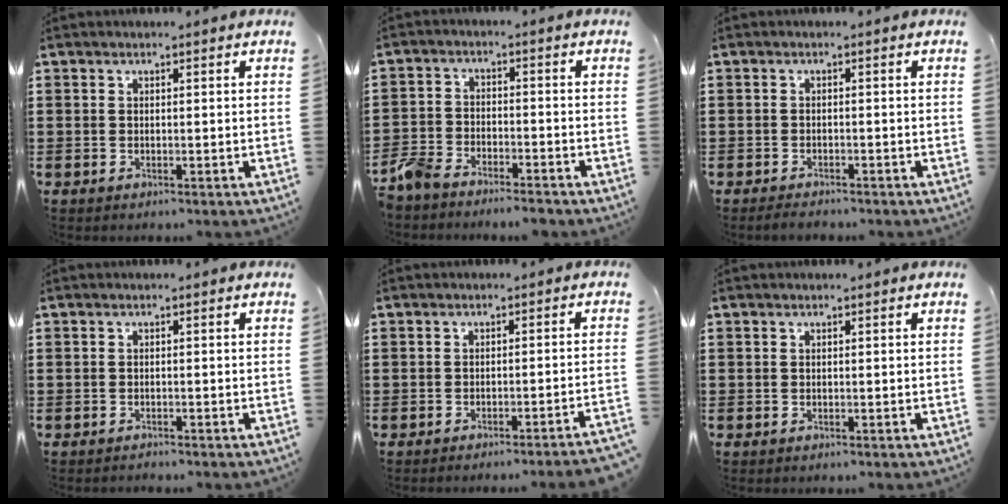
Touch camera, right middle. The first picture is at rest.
{"total": 4.9, "force": [-4.7, 1.1, 1.1], "torque": [-0.048, 0.001, -0.100]}
{"total": 1.2, "force": [-1.2, 0.0, 0.2], "torque": [-0.009, -0.003, -0.023]}
{"total": 0.5, "force": [-0.5, -0.1, 0.0], "torque": [-0.002, -0.003, -0.010]}
{"total": 2.2, "force": [-1.8, -0.7, 1.0], "torque": [-0.017, -0.003, -0.036]}
{"total": 0.0}